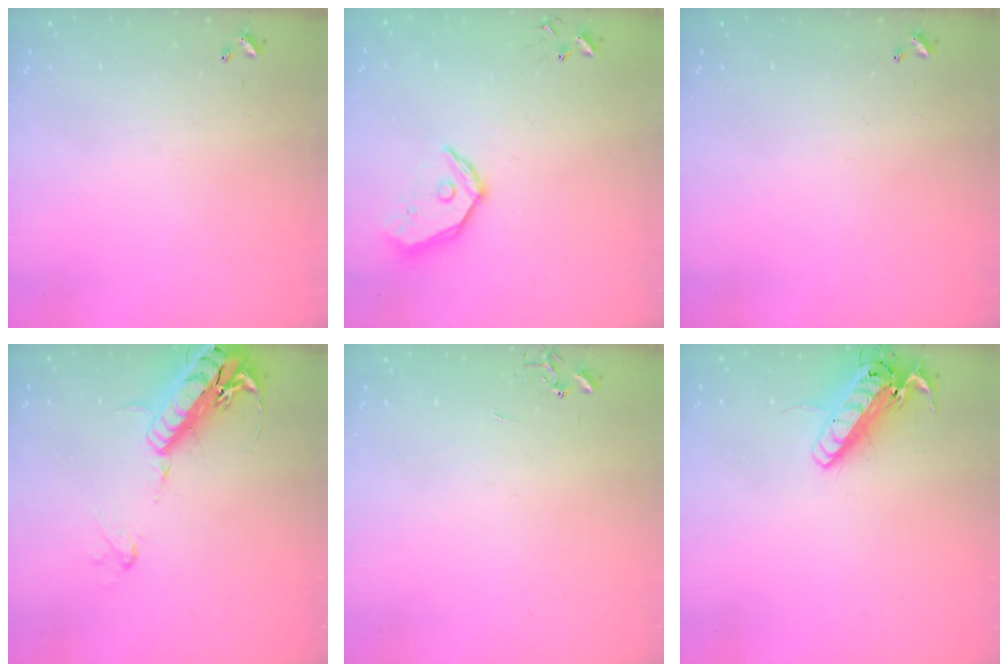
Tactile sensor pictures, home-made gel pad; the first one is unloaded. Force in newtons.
{"total": 12.3, "press": 12.1, "slide": 1.9}
{"total": 0.0}
{"total": 19.9, "press": 19.5, "slide": 3.8}
{"total": 0.0}
{"total": 16.4, "press": 16.2, "slide": 2.7}